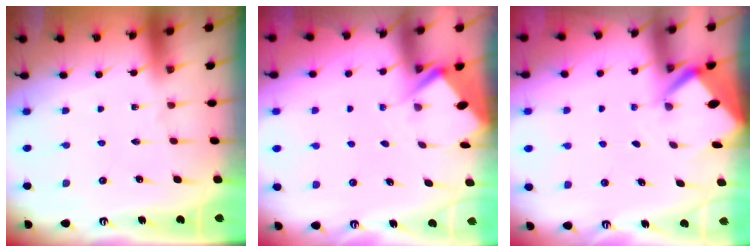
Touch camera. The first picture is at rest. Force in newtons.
{"total": 2.7, "press": 2.7, "slide": 0.4}
{"total": 3.0, "press": 3.0, "slide": 0.2}